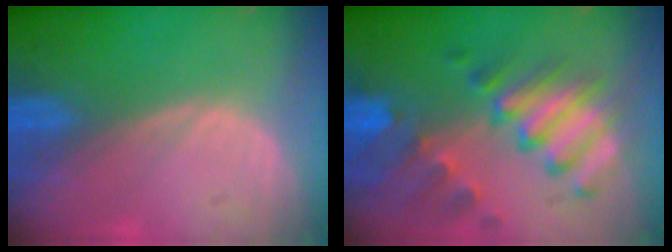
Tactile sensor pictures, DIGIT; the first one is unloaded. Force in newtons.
{"total": 10.2, "press": 8.9, "slide": 5.0}